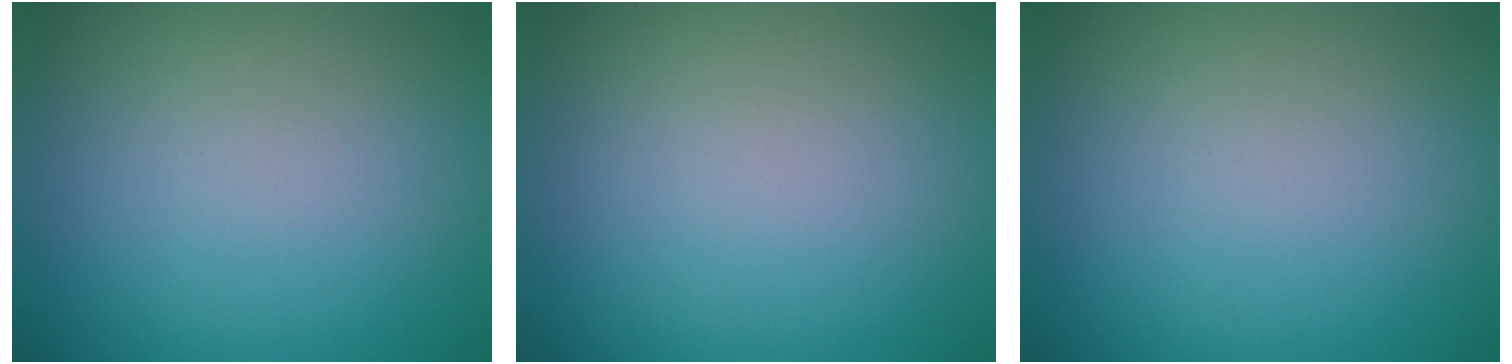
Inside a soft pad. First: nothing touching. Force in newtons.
{"total": 0.0}
{"total": 0.0}